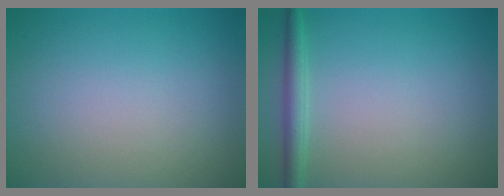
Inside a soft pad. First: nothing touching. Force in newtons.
{"total": 2.0, "press": 2.0, "slide": 0.1}